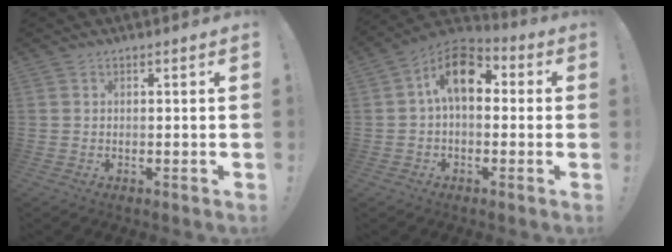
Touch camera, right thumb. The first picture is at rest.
{"total": 12.0, "force": [2.9, 7.3, 9.0], "torque": [-0.141, 0.008, 0.058]}